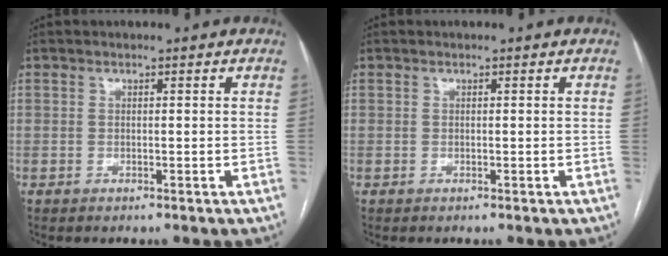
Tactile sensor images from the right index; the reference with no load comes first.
{"total": 0.0}